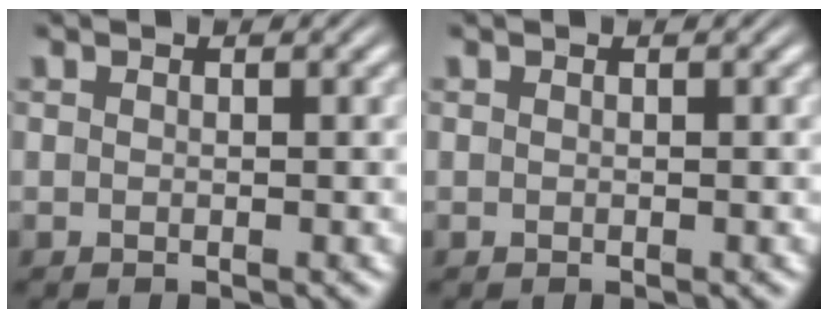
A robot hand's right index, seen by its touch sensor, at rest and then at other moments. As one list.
[{"total": 0.0}]